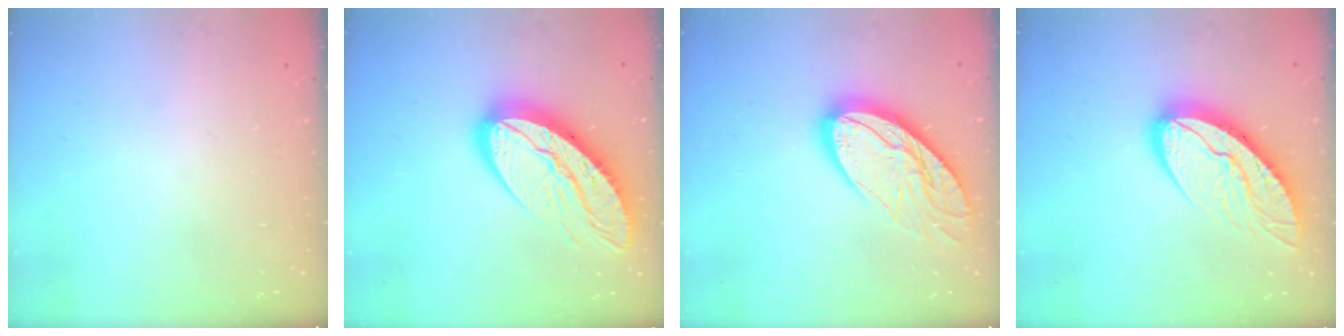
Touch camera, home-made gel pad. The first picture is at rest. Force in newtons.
{"total": 16.8, "press": 16.7, "slide": 1.5}
{"total": 16.8, "press": 16.7, "slide": 1.4}
{"total": 13.5, "press": 13.5, "slide": 1.1}